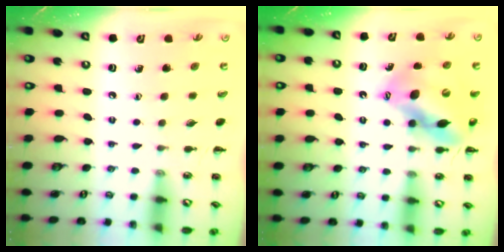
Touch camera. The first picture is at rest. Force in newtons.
{"total": 13.6, "press": 13.2, "slide": 3.4}